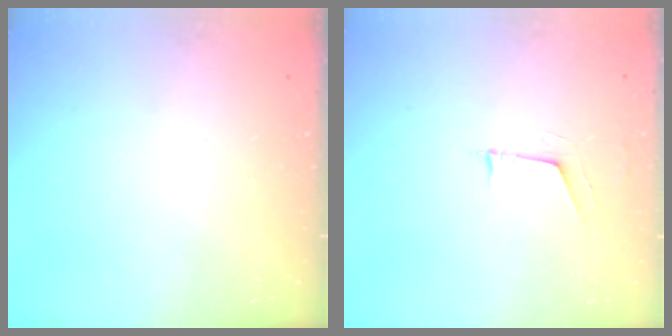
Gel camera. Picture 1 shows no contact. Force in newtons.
{"total": 4.4, "press": 4.3, "slide": 0.7}